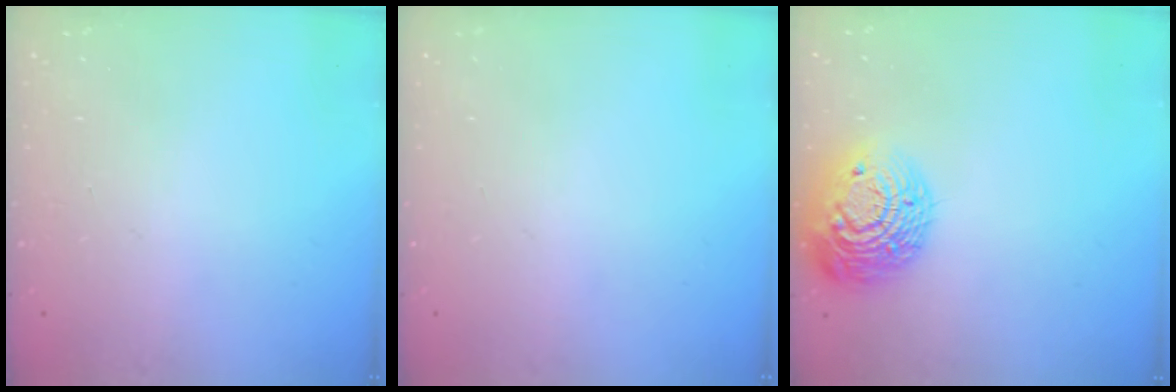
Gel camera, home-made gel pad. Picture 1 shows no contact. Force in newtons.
{"total": 0.0}
{"total": 16.8, "press": 16.8, "slide": 1.1}